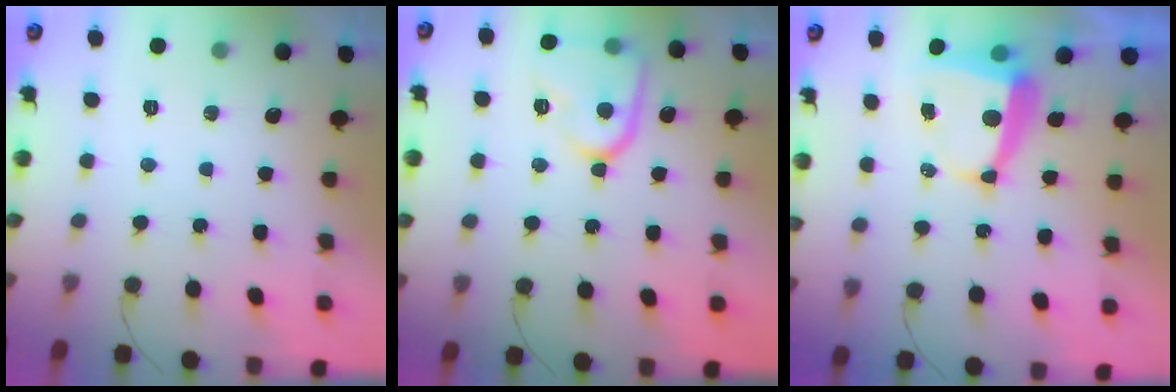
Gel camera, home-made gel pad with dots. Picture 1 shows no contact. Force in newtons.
{"total": 14.2, "press": 14.1, "slide": 1.4}
{"total": 6.9, "press": 6.8, "slide": 0.7}